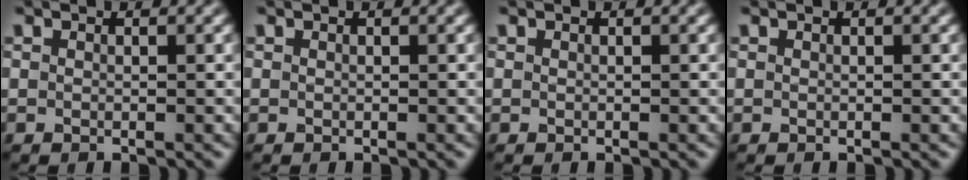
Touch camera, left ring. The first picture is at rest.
{"total": 0.0}
{"total": 0.0}
{"total": 0.0}